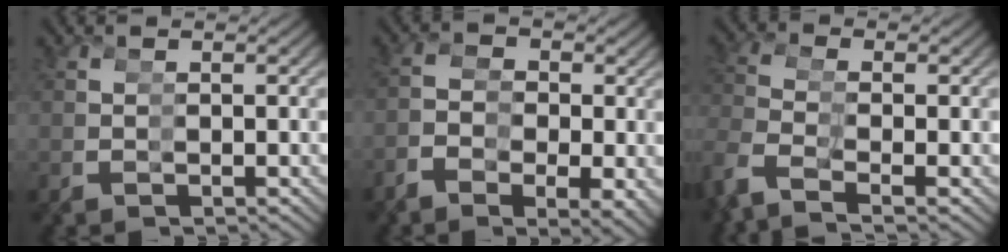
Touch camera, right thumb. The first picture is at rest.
{"total": 3.3, "force": [-0.3, 2.3, 2.3], "torque": [-0.033, 0.008, -0.001]}
{"total": 3.2, "force": [-0.1, 3.0, 1.1], "torque": [-0.058, -0.010, 0.004]}